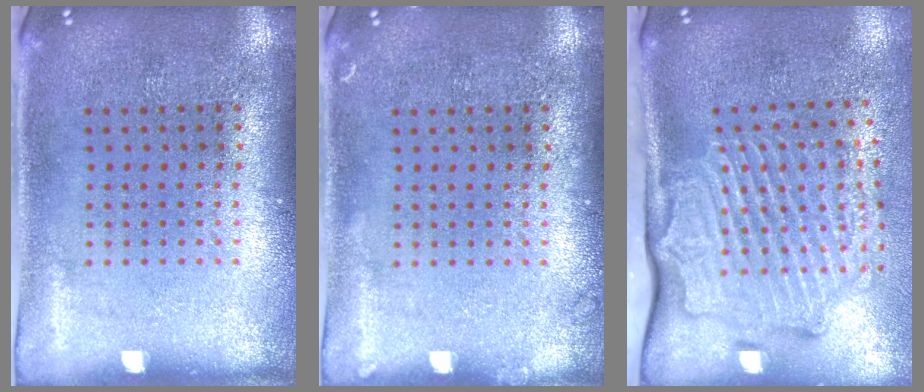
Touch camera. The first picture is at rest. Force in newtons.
{"total": 0.7, "press": 0.7, "slide": 0.2}
{"total": 3.1, "press": 2.3, "slide": 2.1}